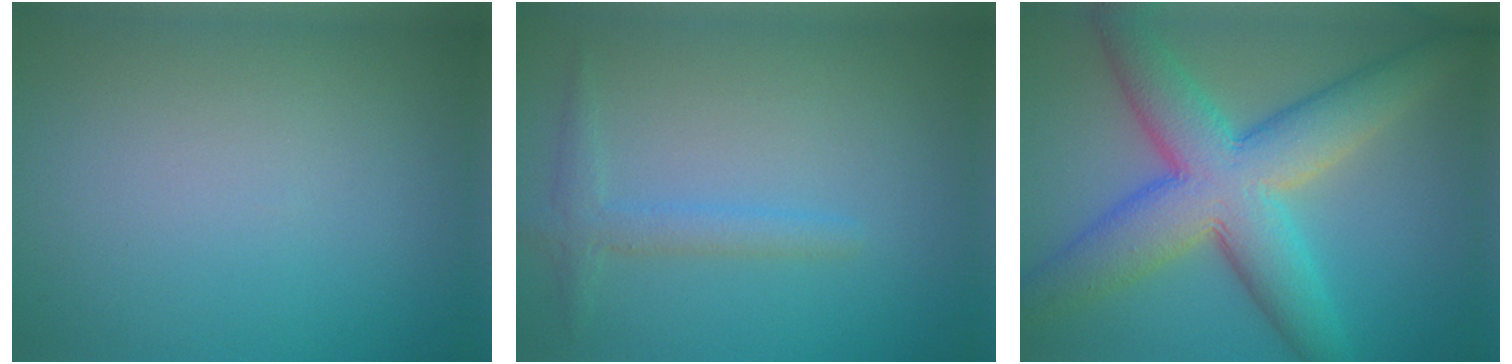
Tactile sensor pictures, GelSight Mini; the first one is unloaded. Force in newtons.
{"total": 1.9, "press": 1.9, "slide": 0.1}
{"total": 10.2, "press": 10.2, "slide": 0.6}